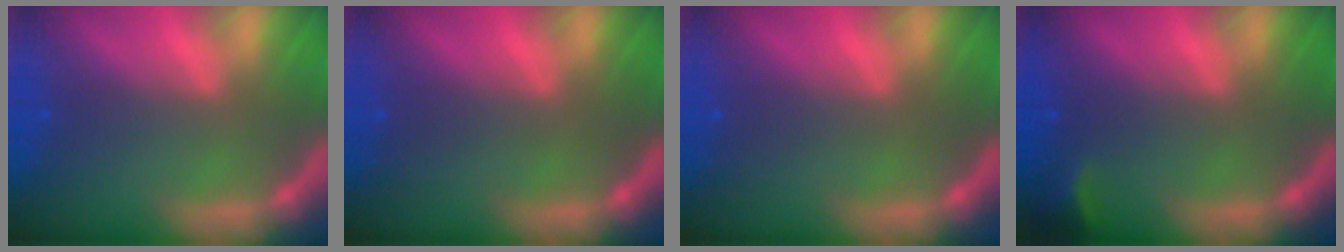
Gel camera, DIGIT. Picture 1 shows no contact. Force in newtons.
{"total": 0.0}
{"total": 0.0}
{"total": 1.9}